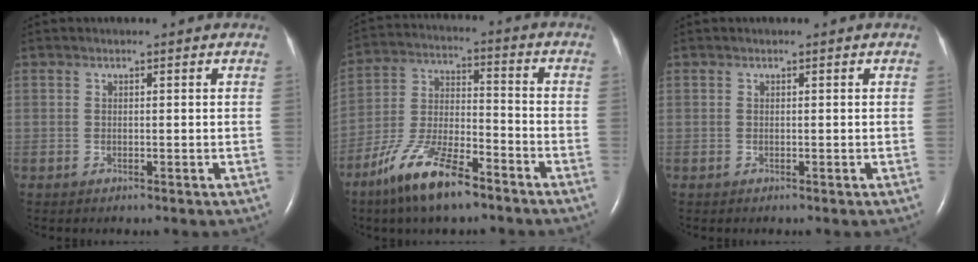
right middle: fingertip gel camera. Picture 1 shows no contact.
{"total": 13.1, "force": [-8.9, 3.3, 9.0], "torque": [-0.190, -0.011, -0.167]}
{"total": 0.0}